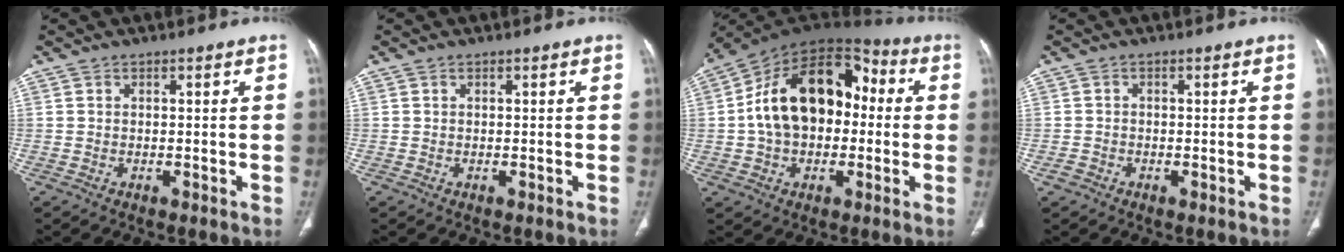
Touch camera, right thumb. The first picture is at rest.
{"total": 0.0}
{"total": 20.7, "force": [0.7, 13.9, 15.4], "torque": [-0.233, 0.044, 0.006]}
{"total": 1.3, "force": [-0.7, 1.1, 0.4], "torque": [-0.006, 0.004, -0.015]}